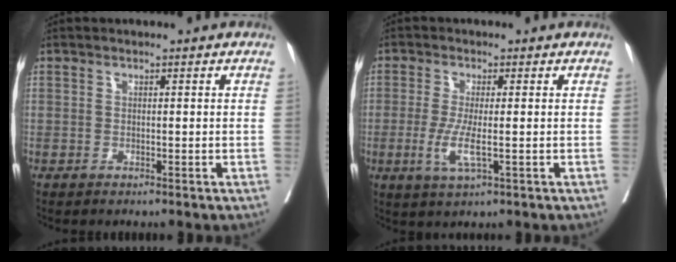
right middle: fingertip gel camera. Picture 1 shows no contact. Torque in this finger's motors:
{"motor_torque": [0.96, -0.32, 0.20, 0.08]}